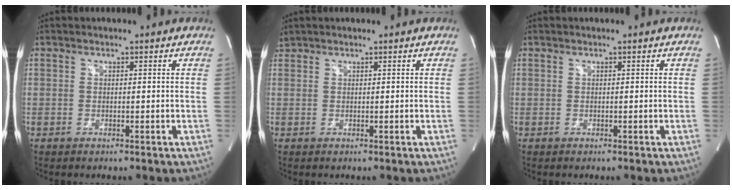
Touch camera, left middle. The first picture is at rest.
{"total": 0.7, "force": [0.7, 0.1, -0.1], "torque": [-0.006, 0.010, 0.018]}
{"total": 0.0}